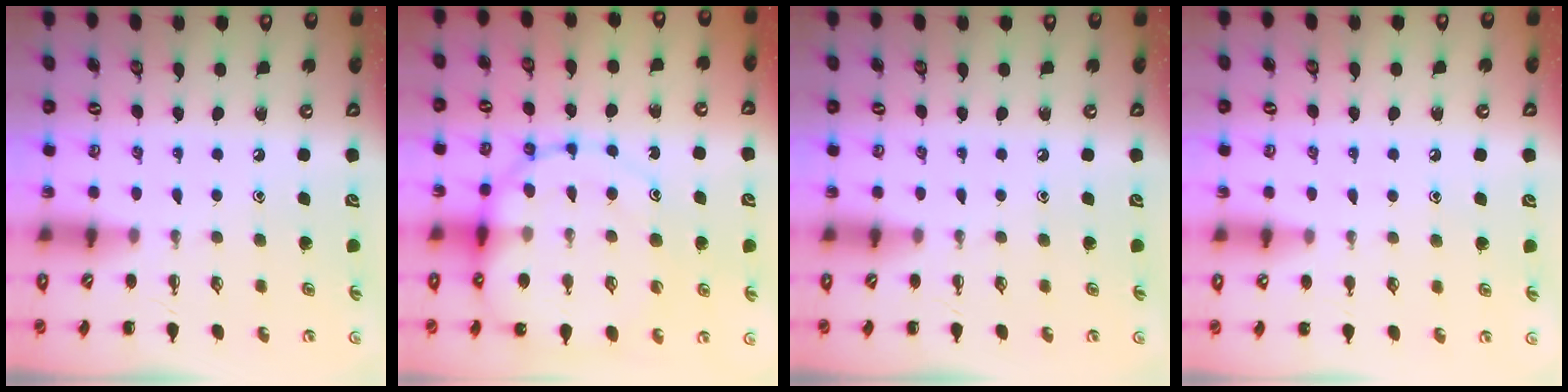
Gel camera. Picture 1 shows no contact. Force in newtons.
{"total": 15.2, "press": 14.9, "slide": 2.8}
{"total": 0.0}
{"total": 4.8, "press": 4.6, "slide": 1.3}